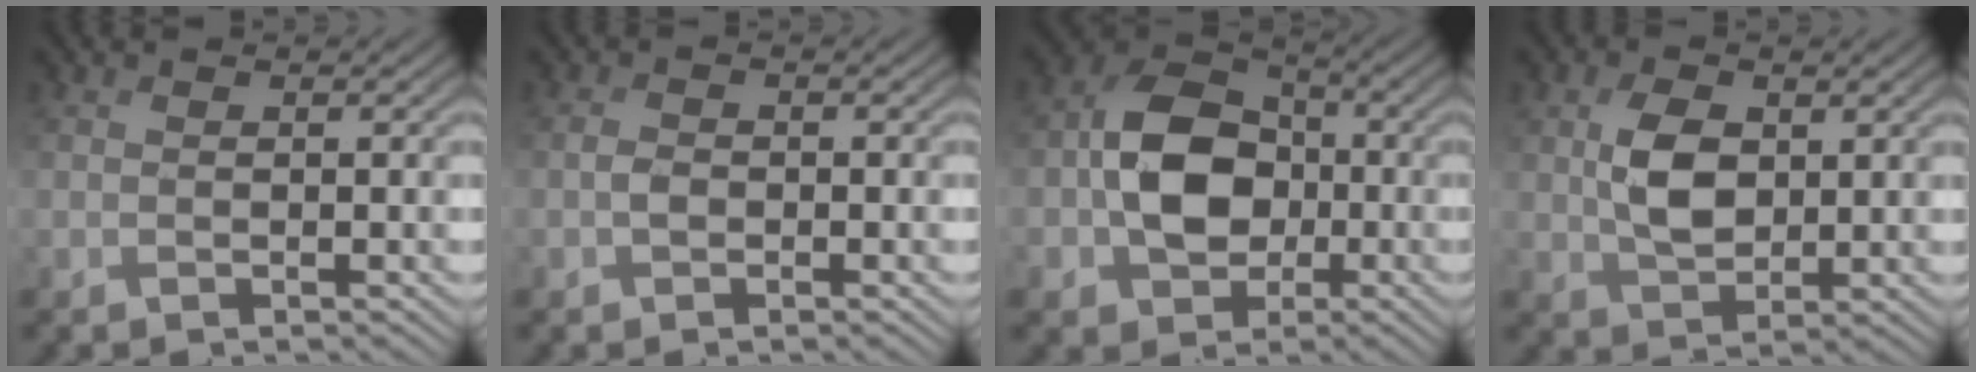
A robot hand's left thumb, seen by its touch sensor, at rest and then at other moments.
{"total": 1.3, "force": [-0.5, 0.9, 0.8], "torque": [-0.017, 0.002, -0.014]}
{"total": 9.8, "force": [-1.3, 7.6, 6.0], "torque": [-0.116, 0.006, -0.042]}
{"total": 5.2, "force": [1.0, 3.3, 3.8], "torque": [-0.086, 0.000, 0.022]}